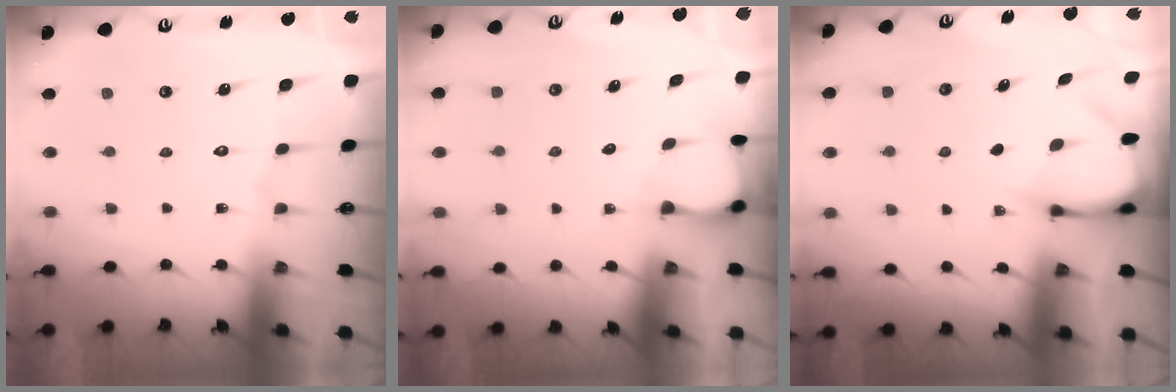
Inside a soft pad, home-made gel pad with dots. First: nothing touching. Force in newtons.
{"total": 3.0, "press": 3.0, "slide": 0.3}
{"total": 3.5, "press": 3.5, "slide": 0.3}